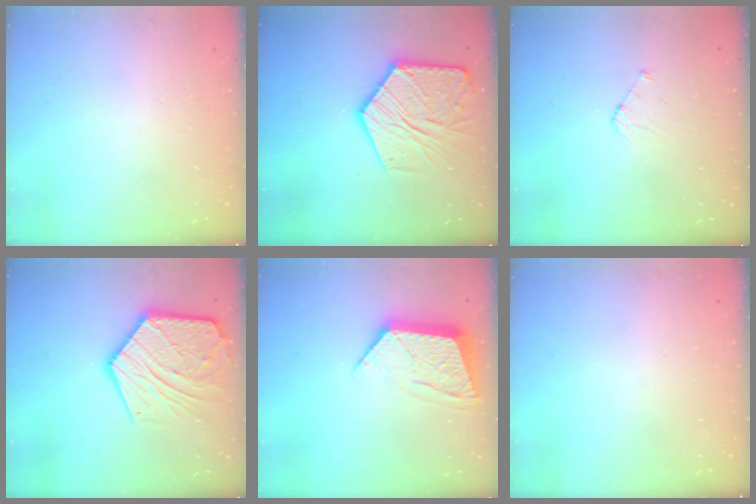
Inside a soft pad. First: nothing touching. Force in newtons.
{"total": 17.0, "press": 16.9, "slide": 1.6}
{"total": 3.5, "press": 3.5, "slide": 0.2}
{"total": 18.6, "press": 18.6, "slide": 1.5}
{"total": 11.5, "press": 11.5, "slide": 0.8}
{"total": 0.0}